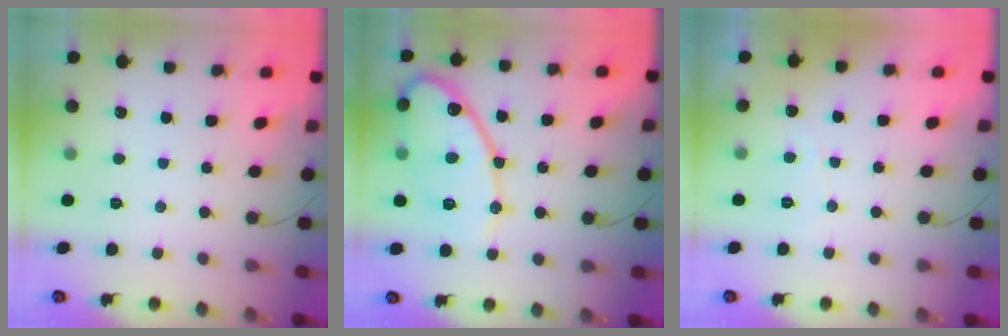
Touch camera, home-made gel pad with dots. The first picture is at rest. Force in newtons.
{"total": 15.4, "press": 15.3, "slide": 1.3}
{"total": 3.0, "press": 3.0, "slide": 0.1}